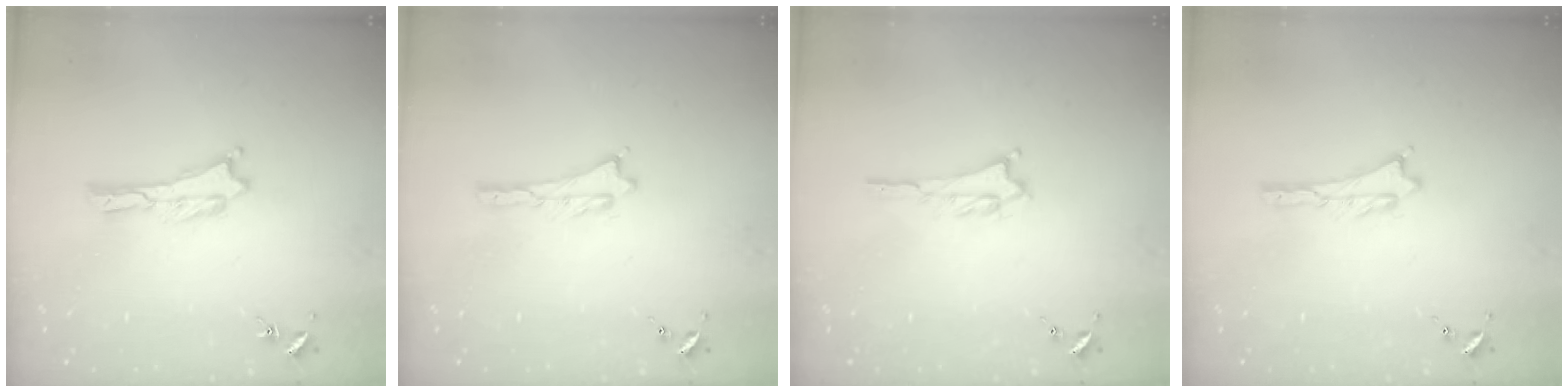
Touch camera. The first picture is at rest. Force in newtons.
{"total": 0.0}
{"total": 1.2, "press": 1.2, "slide": 0.2}
{"total": 0.5, "press": 0.5, "slide": 0.2}